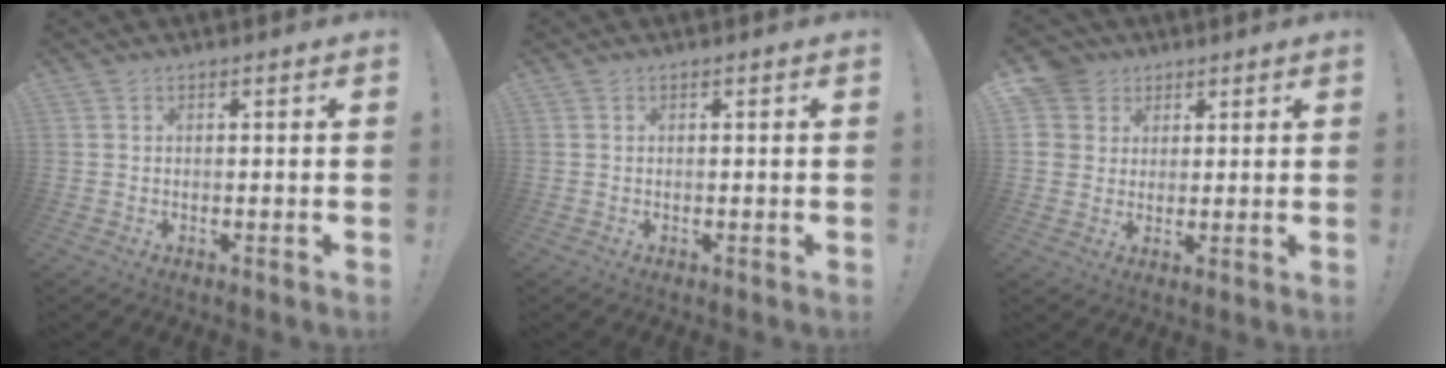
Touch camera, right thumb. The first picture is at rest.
{"total": 0.0}
{"total": 6.7, "force": [2.7, 6.0, 1.3], "torque": [-0.019, -0.013, 0.055]}